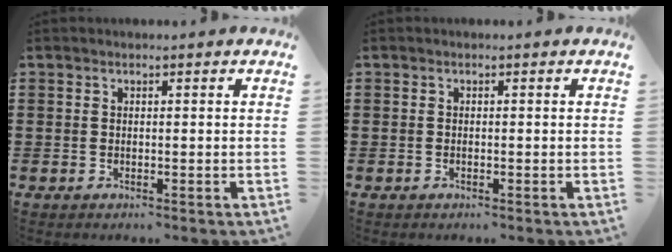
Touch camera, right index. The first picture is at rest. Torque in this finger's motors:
{"motor_torque": [0.04, 1.50, 0.01, 0.01]}